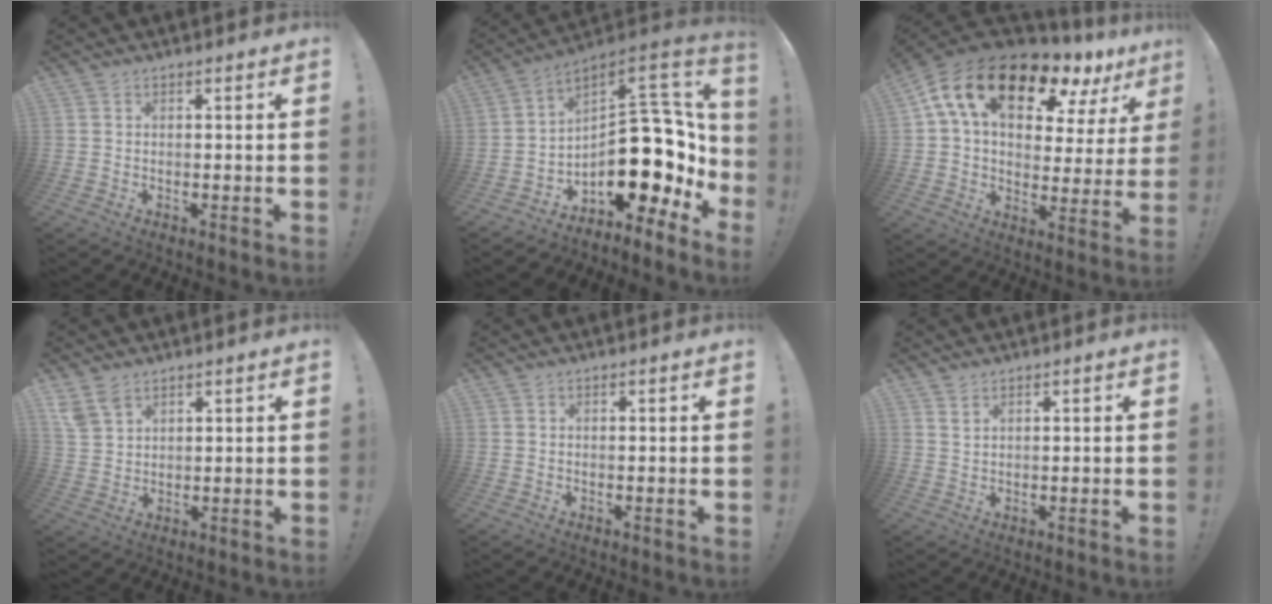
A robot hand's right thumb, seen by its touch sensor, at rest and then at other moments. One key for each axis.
{"total": 20.3, "fx": -3.2, "fy": 12.3, "fz": 15.8, "tx": -0.187, "ty": -0.009, "tz": -0.027}
{"total": 18.8, "fx": 10.6, "fy": 9.1, "fz": 12.5, "tx": -0.201, "ty": -0.055, "tz": 0.183}
{"total": 6.1, "fx": 4.2, "fy": 3.3, "fz": 2.9, "tx": -0.054, "ty": -0.016, "tz": 0.084}
{"total": 0.0}
{"total": 1.8, "fx": 1.5, "fy": 0.6, "fz": 0.9, "tx": -0.014, "ty": -0.007, "tz": 0.027}